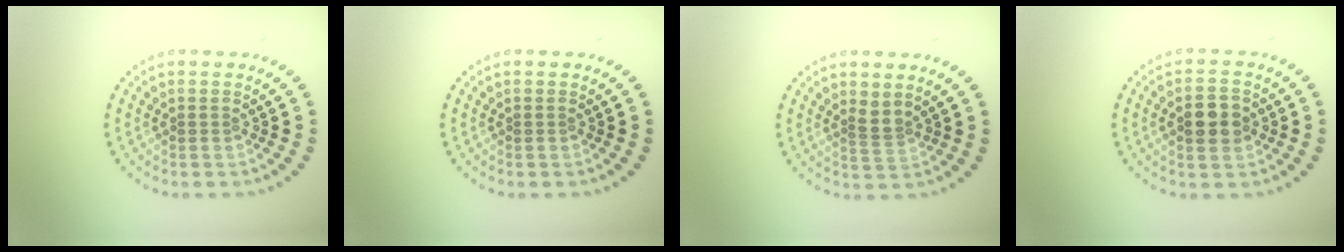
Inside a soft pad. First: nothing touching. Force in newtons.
{"total": 0.0}
{"total": 1.3, "press": 0.9, "slide": 0.9}
{"total": 3.7, "press": 3.7, "slide": 0.1}